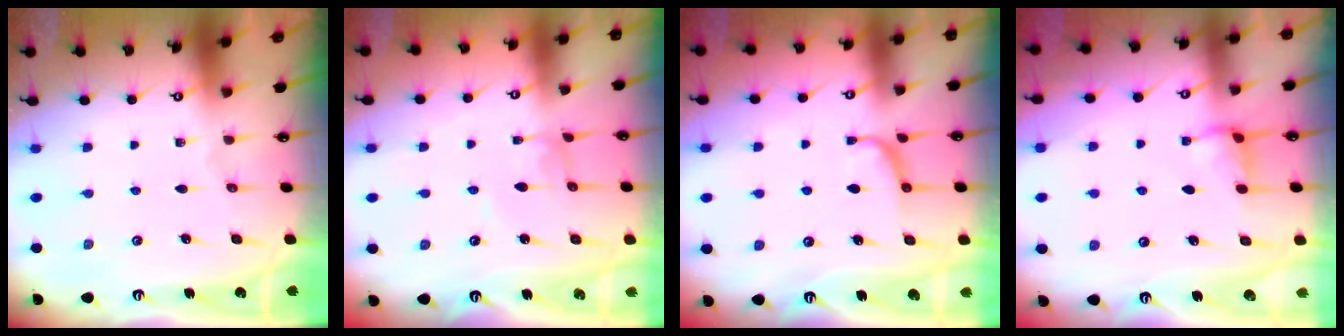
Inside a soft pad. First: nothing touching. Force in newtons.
{"total": 2.8, "press": 2.8, "slide": 0.1}
{"total": 1.7, "press": 1.5, "slide": 0.9}
{"total": 2.0, "press": 1.9, "slide": 0.7}